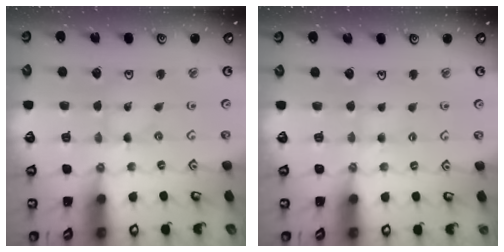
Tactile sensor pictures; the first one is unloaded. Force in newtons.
{"total": 3.0, "press": 3.0, "slide": 0.4}